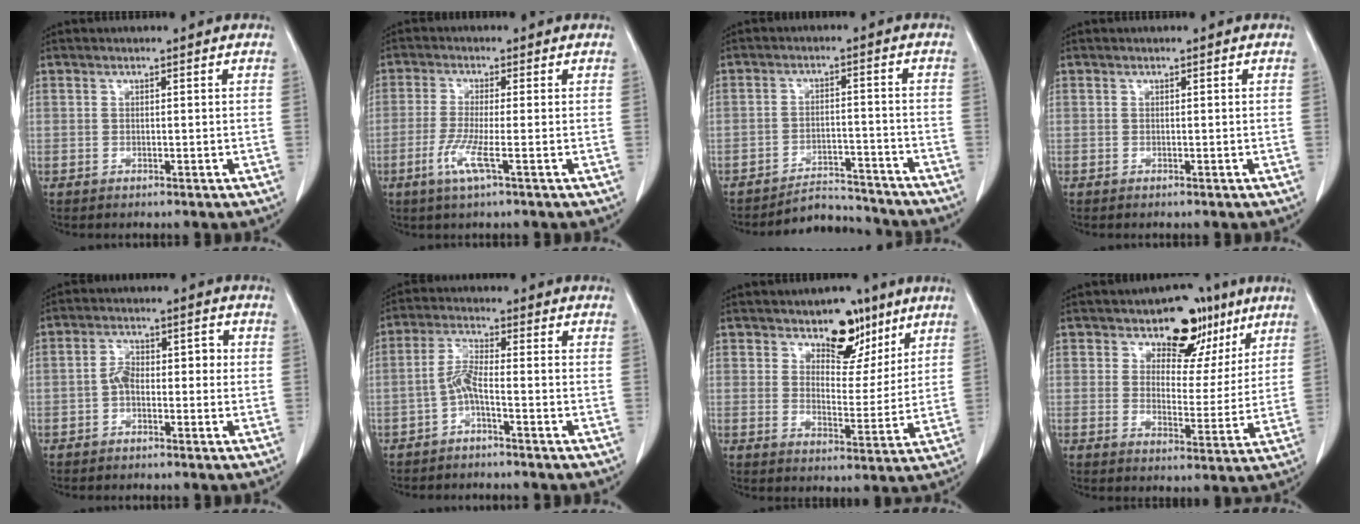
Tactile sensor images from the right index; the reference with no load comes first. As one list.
[{"total": 4.8, "force": [-1.9, -0.1, 4.4], "torque": [-0.095, -0.011, -0.040]}, {"total": 6.8, "force": [-6.7, 1.2, -0.5], "torque": [0.009, 0.017, -0.104]}, {"total": 0.0}, {"total": 4.3, "force": [-0.9, 2.5, 3.3], "torque": [-0.055, 0.029, -0.016]}, {"total": 4.0, "force": [-2.0, 0.4, 3.5], "torque": [-0.074, 0.011, -0.041]}, {"total": 8.0, "force": [5.4, 4.4, 4.0], "torque": [-0.047, -0.002, 0.084]}, {"total": 8.9, "force": [5.6, 5.7, 3.9], "torque": [-0.032, 0.008, 0.079]}]